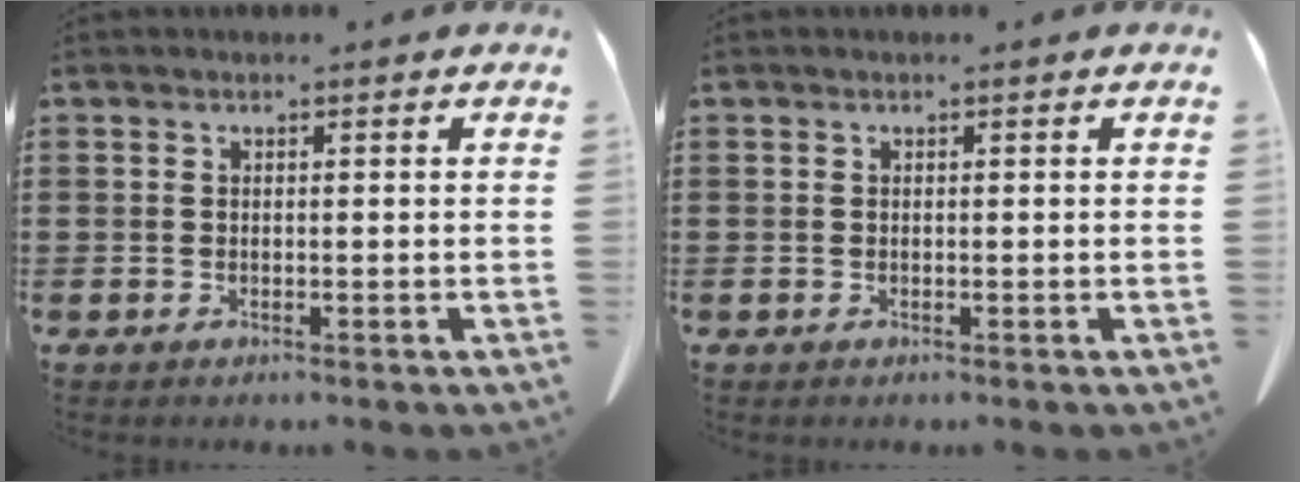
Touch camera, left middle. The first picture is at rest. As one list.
[{"total": 0.0}]